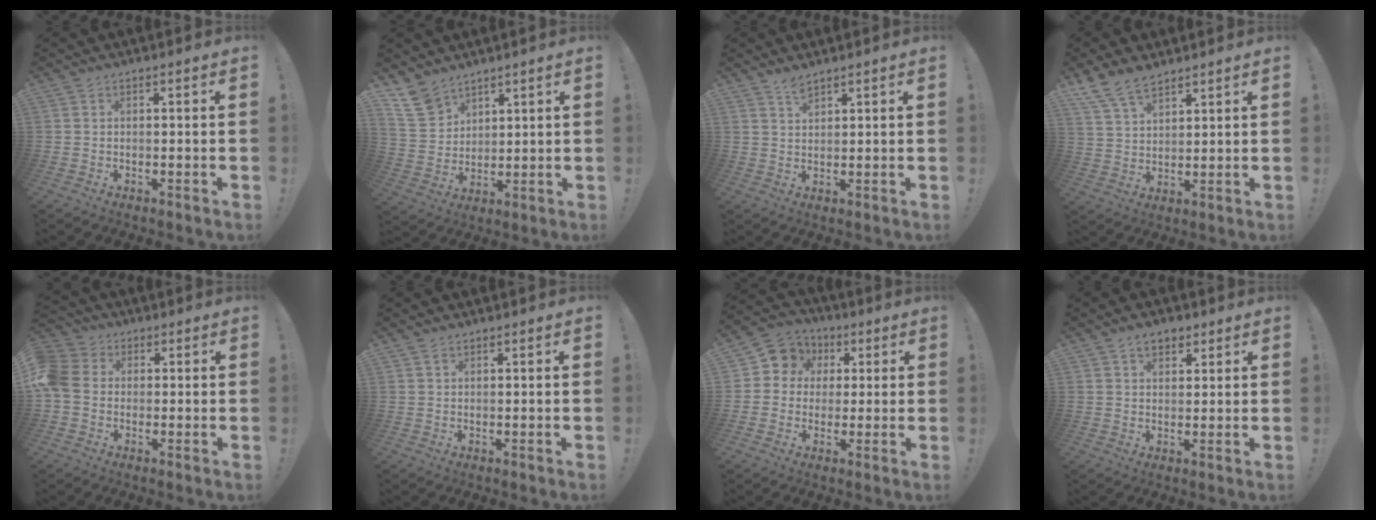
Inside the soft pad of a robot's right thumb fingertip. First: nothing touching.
{"total": 10.9, "force": [7.9, 6.9, 3.0], "torque": [-0.062, -0.048, 0.161]}
{"total": 2.9, "force": [2.5, 0.8, 1.1], "torque": [-0.017, -0.015, 0.045]}
{"total": 8.9, "force": [7.0, 4.0, 3.7], "torque": [-0.079, -0.034, 0.139]}
{"total": 8.5, "force": [-0.5, 7.1, 4.7], "torque": [-0.104, 0.021, -0.006]}
{"total": 1.2, "force": [0.9, 0.4, 0.6], "torque": [-0.007, -0.003, 0.017]}
{"total": 8.0, "force": [1.6, 7.5, 2.4], "torque": [-0.034, -0.002, 0.035]}
{"total": 4.9, "force": [3.0, 3.1, 2.4], "torque": [-0.027, -0.008, 0.053]}